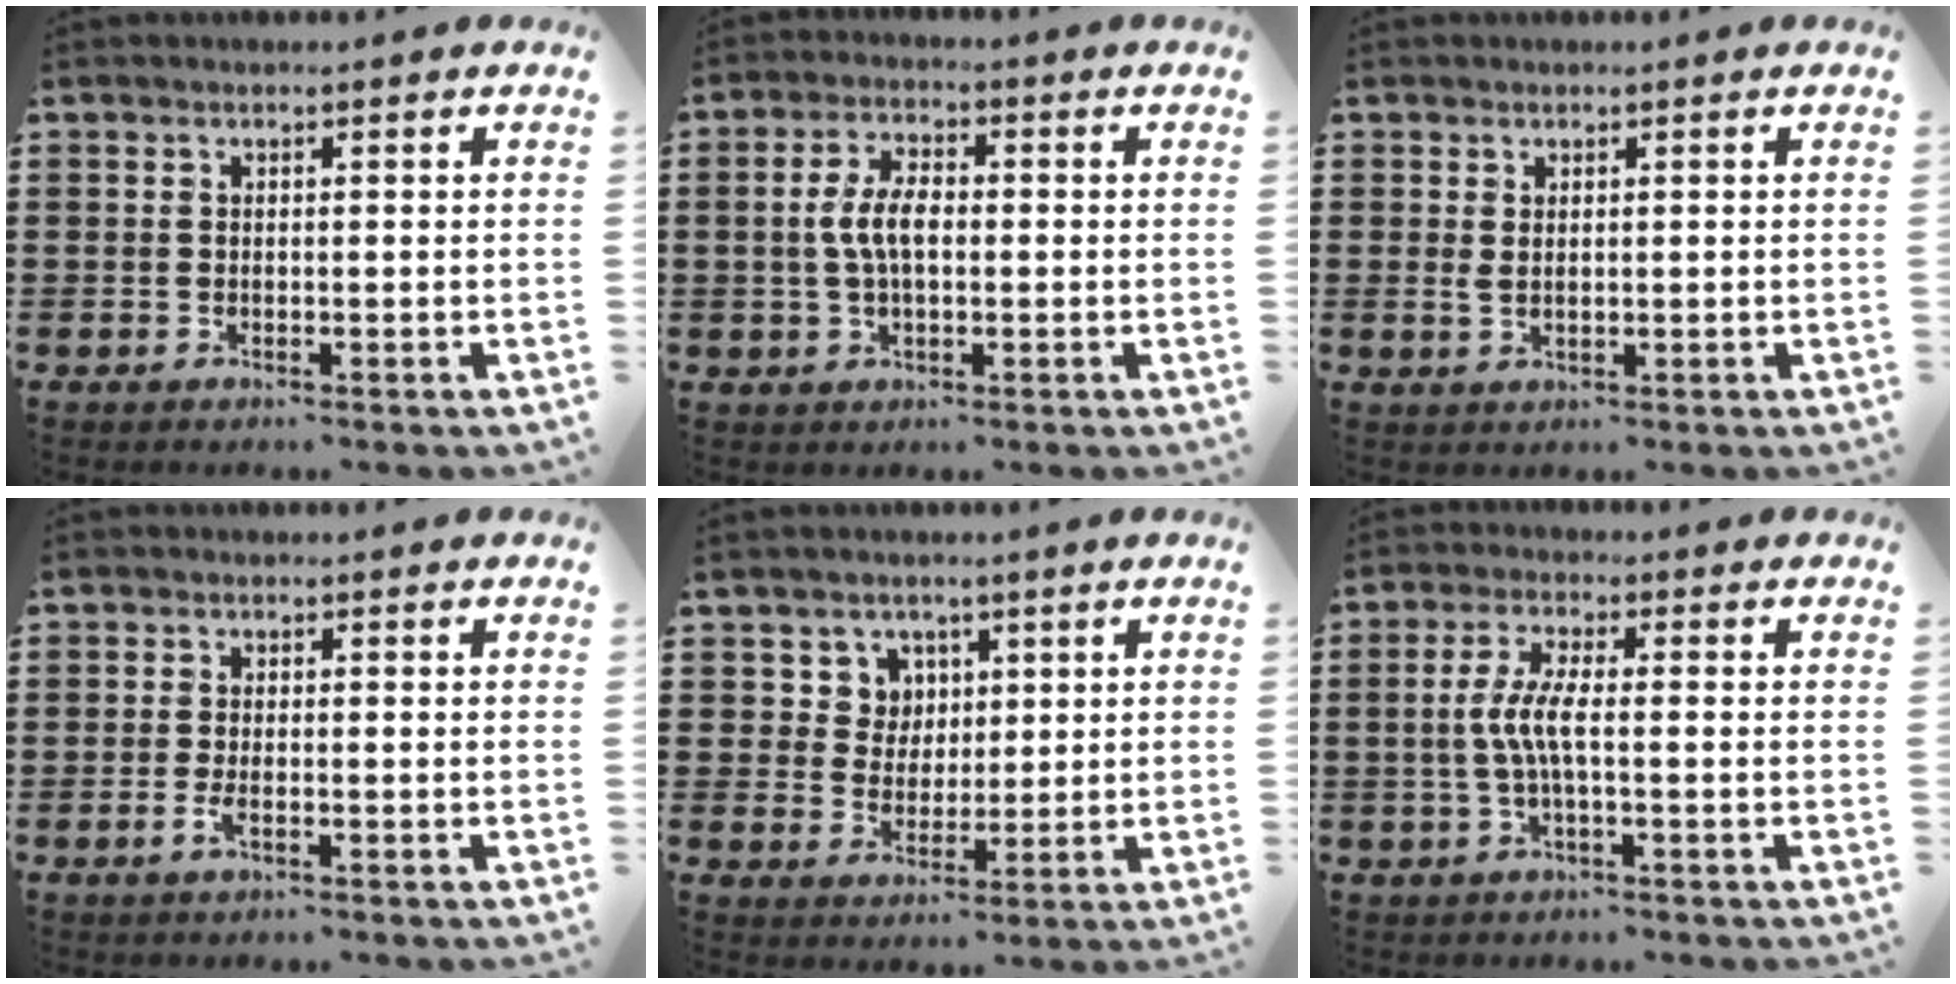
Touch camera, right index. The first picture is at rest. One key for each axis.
{"total": 5.9, "fx": -0.1, "fy": 2.7, "fz": 5.2, "tx": -0.120, "ty": 0.001, "tz": -0.009}
{"total": 1.4, "fx": 0.6, "fy": 0.7, "fz": 1.1, "tx": -0.023, "ty": 0.005, "tz": 0.010}
{"total": 2.0, "fx": -0.7, "fy": 0.5, "fz": 1.8, "tx": -0.046, "ty": -0.007, "tz": -0.016}
{"total": 4.7, "fx": 2.1, "fy": 4.2, "fz": 0.7, "tx": -0.029, "ty": 0.012, "tz": 0.037}
{"total": 5.1, "fx": -0.6, "fy": 1.0, "fz": 5.0, "tx": -0.120, "ty": -0.009, "tz": -0.023}